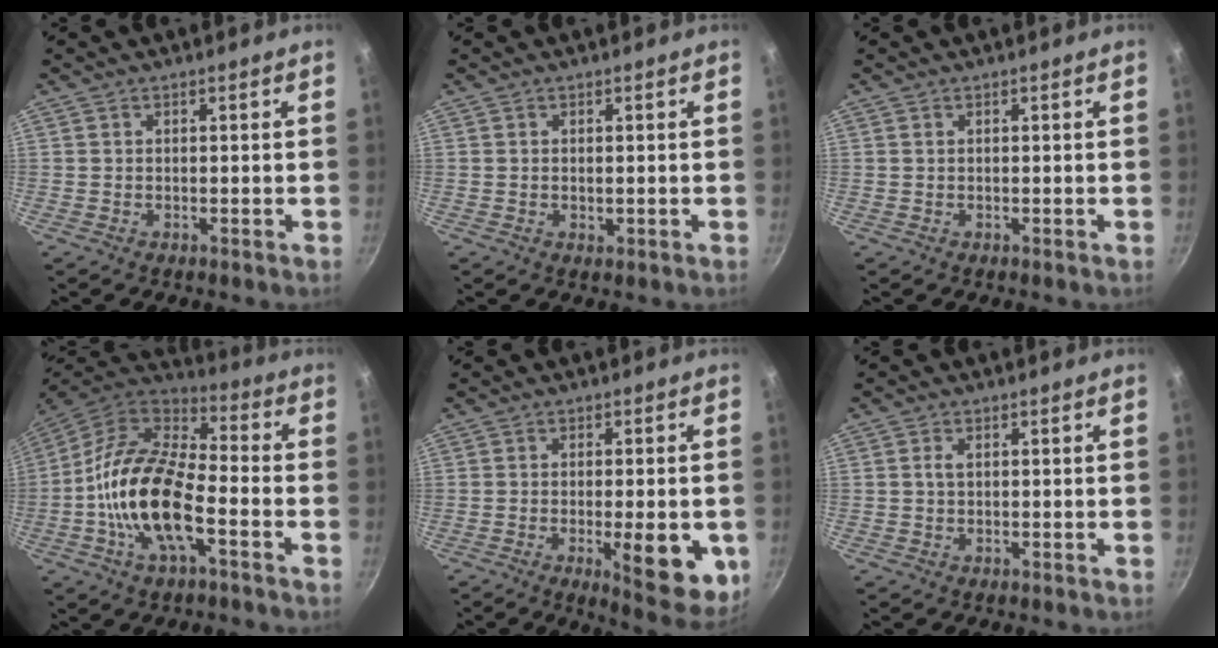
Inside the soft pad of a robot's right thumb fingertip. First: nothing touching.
{"total": 0.8, "force": [0.0, 0.5, 0.6], "torque": [-0.008, -0.001, 0.001]}
{"total": 0.0}
{"total": 19.0, "force": [-5.1, 8.6, 16.2], "torque": [-0.300, 0.039, -0.113]}
{"total": 12.3, "force": [-3.1, 4.0, 11.2], "torque": [-0.123, -0.002, -0.034]}
{"total": 1.5, "force": [0.2, 0.9, 1.2], "torque": [-0.021, 0.005, 0.004]}